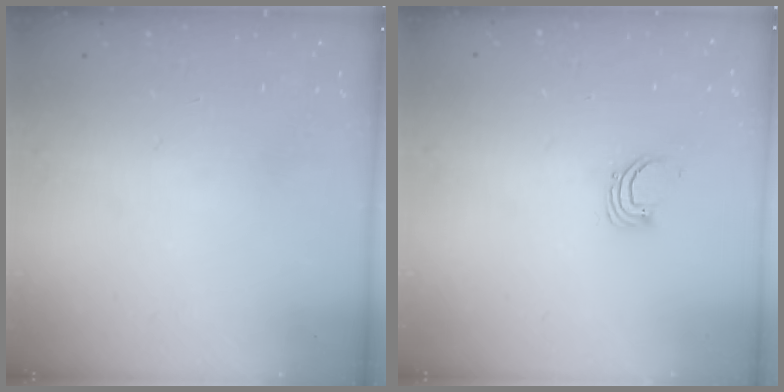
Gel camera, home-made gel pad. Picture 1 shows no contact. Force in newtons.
{"total": 2.3, "press": 2.3, "slide": 0.1}